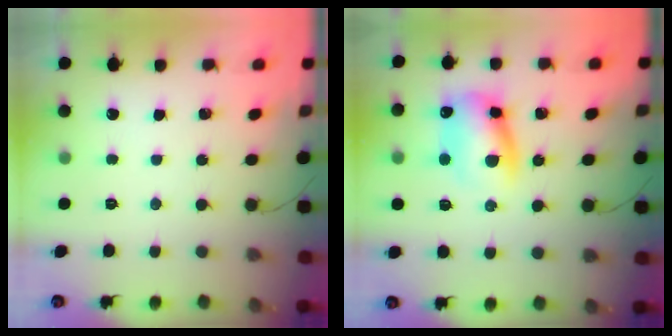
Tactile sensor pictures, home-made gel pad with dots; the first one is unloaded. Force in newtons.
{"total": 11.4, "press": 11.3, "slide": 1.6}